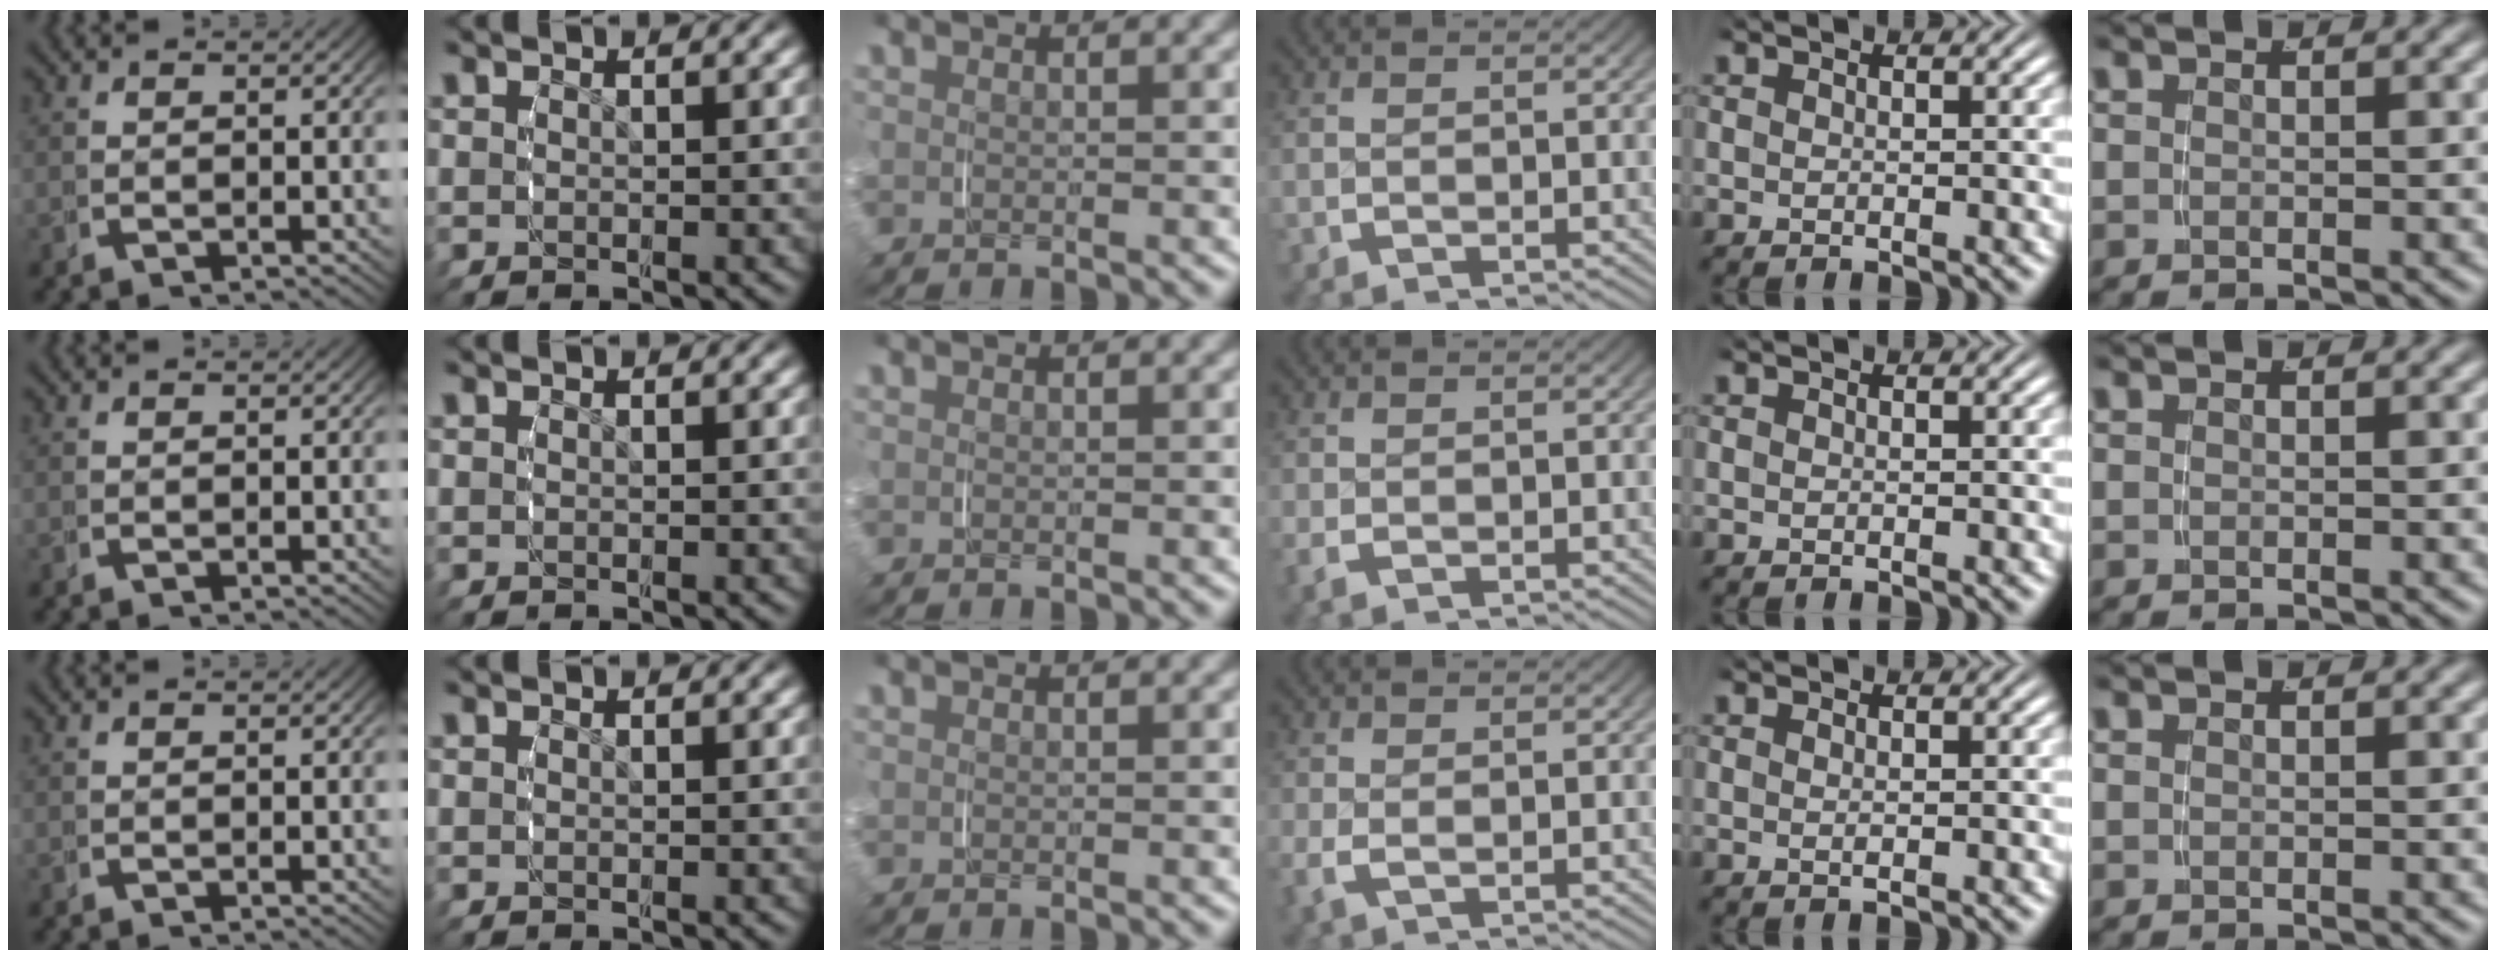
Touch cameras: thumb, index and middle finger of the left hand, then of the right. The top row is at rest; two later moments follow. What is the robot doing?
{"motion": "grasp_and_lifting", "object": "napkin"}